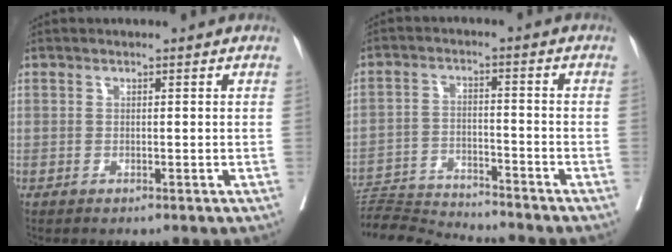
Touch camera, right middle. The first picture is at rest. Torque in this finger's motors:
{"motor_torque": [-0.18, -1.33, -0.02, 0.00]}